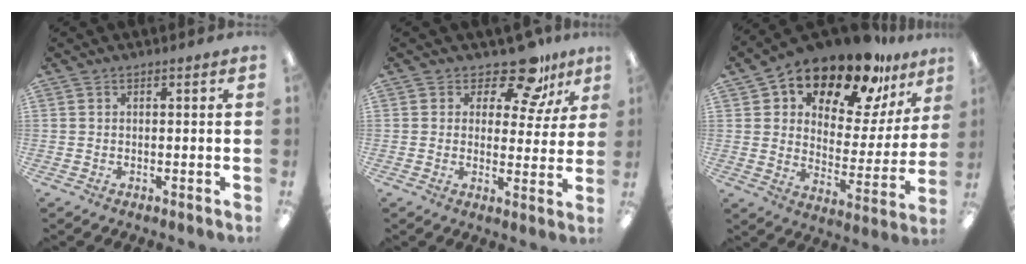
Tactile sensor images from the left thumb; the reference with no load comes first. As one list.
[{"total": 11.6, "force": [8.9, 5.1, 5.4], "torque": [-0.084, -0.055, 0.158]}, {"total": 18.0, "force": [14.5, 7.4, 7.6], "torque": [-0.128, -0.111, 0.247]}]